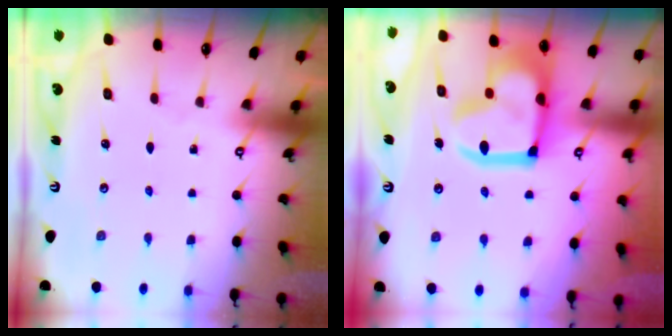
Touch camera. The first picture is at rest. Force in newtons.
{"total": 15.7, "press": 15.6, "slide": 2.0}